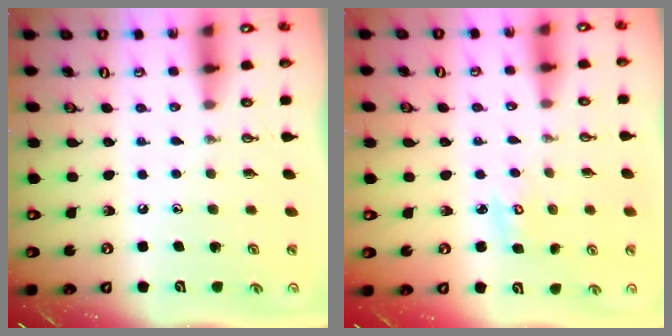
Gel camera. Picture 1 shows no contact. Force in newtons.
{"total": 2.9, "press": 2.9, "slide": 0.1}